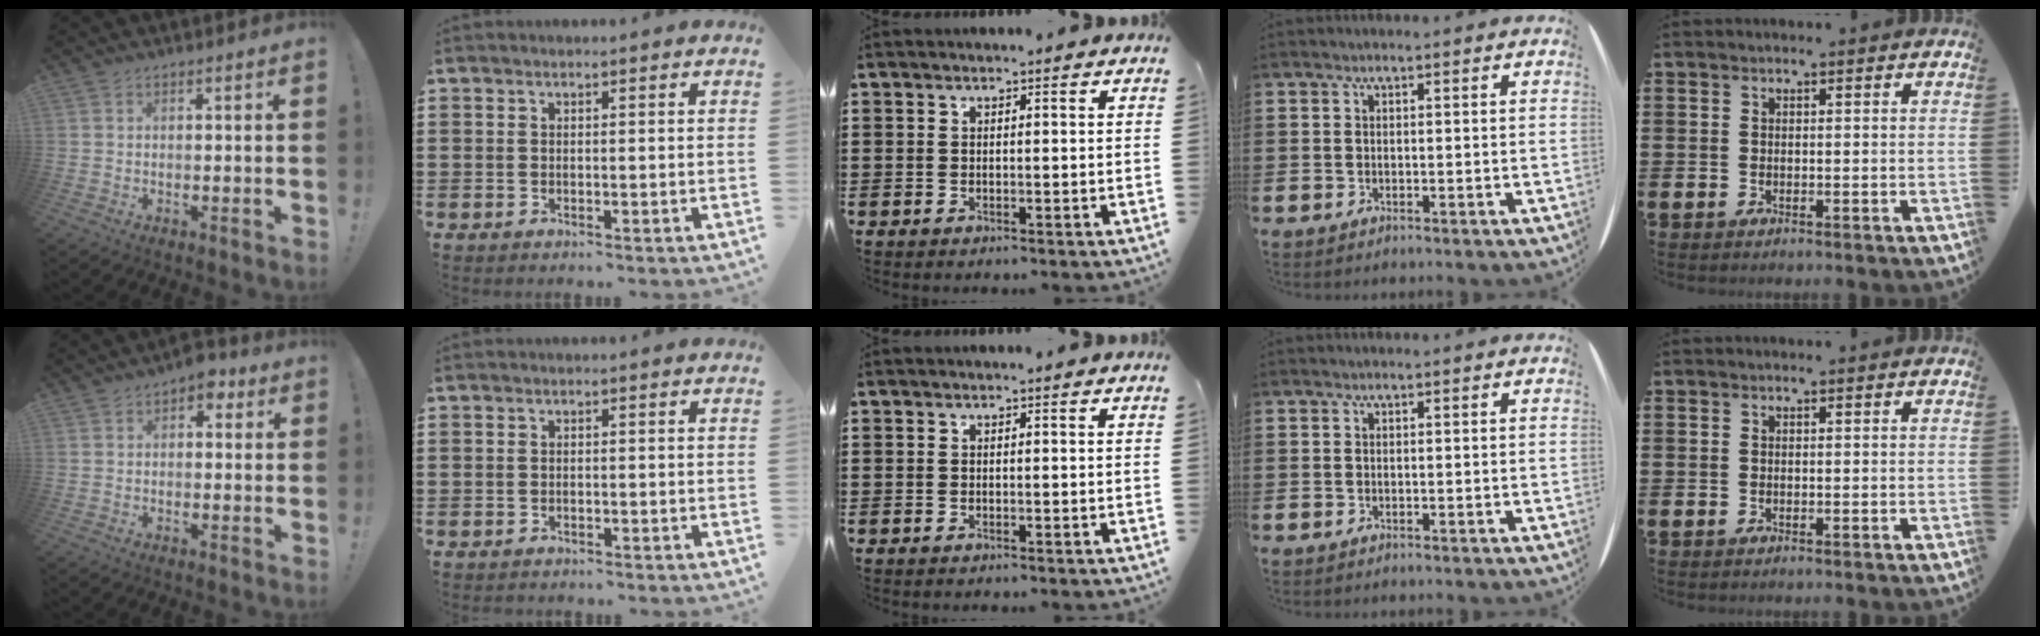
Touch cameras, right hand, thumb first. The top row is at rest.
{"thumb": {"total": 4.3, "force": [1.7, 2.9, 2.7], "torque": [-0.031, 0.000, 0.027]}, "index": {"total": 0.6, "force": [-0.6, 0.3, 0.0], "torque": [-0.003, 0.001, -0.012]}}